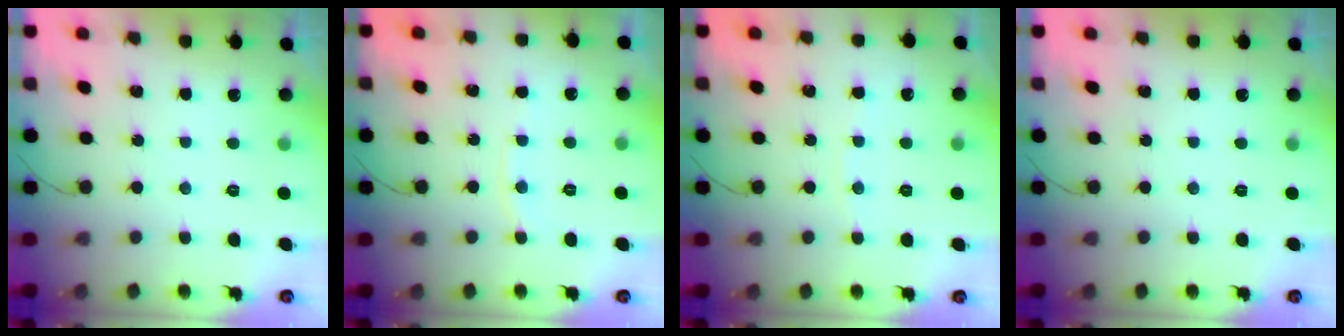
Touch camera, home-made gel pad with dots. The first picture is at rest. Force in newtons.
{"total": 3.0, "press": 2.9, "slide": 0.4}
{"total": 2.0, "press": 2.0, "slide": 0.3}
{"total": 0.0}